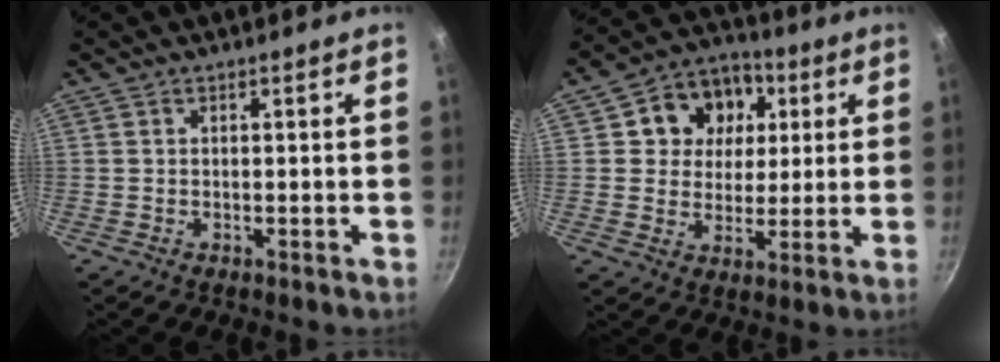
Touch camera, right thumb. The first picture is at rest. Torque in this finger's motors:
{"motor_torque": [-0.03, 0.11, -0.22, -0.15, 0.11]}